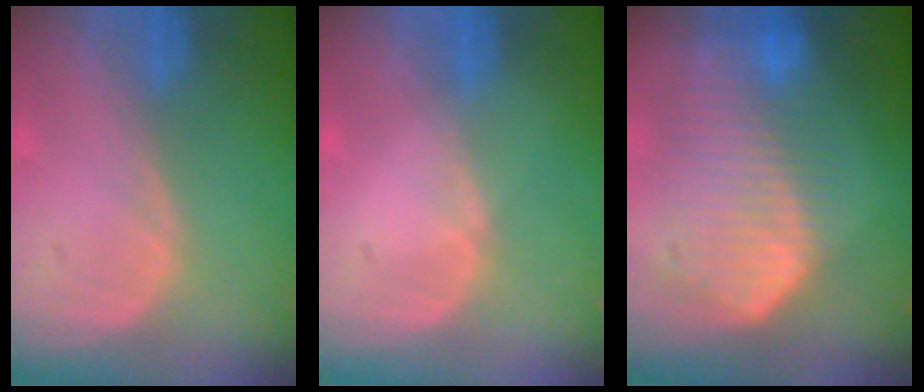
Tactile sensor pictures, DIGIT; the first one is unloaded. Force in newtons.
{"total": 0.6, "press": 0.5, "slide": 0.2}
{"total": 10.2, "press": 8.8, "slide": 5.1}